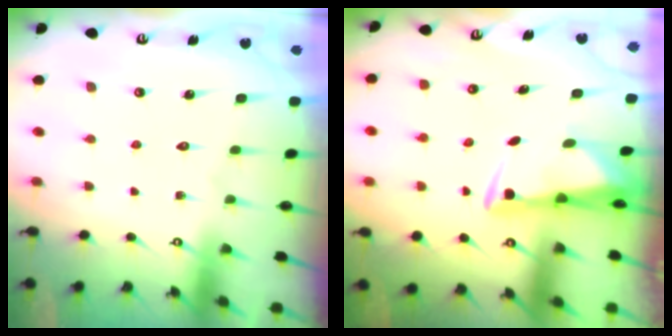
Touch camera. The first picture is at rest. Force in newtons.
{"total": 2.9, "press": 2.7, "slide": 0.9}